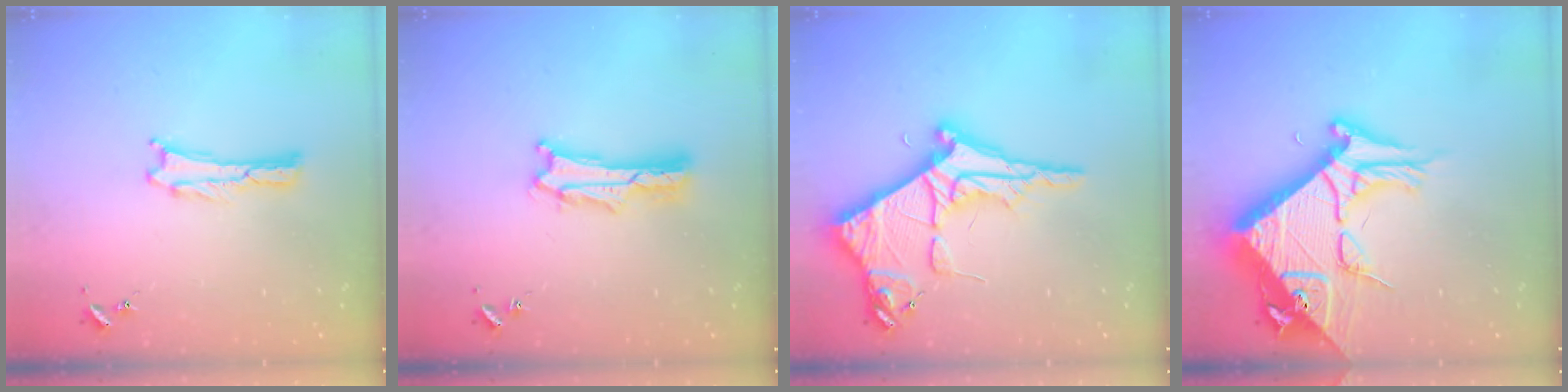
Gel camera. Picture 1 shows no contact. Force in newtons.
{"total": 2.1, "press": 2.1, "slide": 0.3}
{"total": 8.9, "press": 8.8, "slide": 1.0}
{"total": 13.0, "press": 12.9, "slide": 1.4}